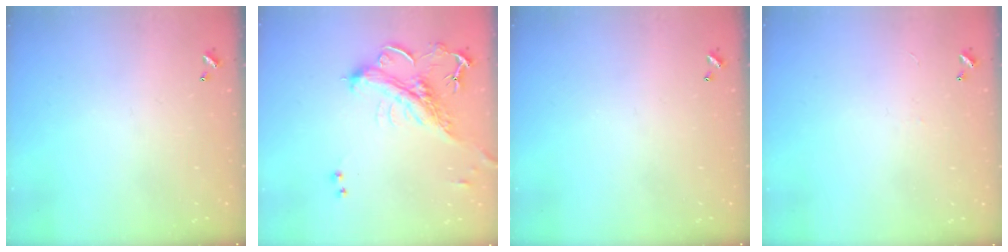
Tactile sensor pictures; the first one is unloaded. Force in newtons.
{"total": 2.3, "press": 1.9, "slide": 1.3}
{"total": 0.0}
{"total": 1.5, "press": 1.4, "slide": 0.5}